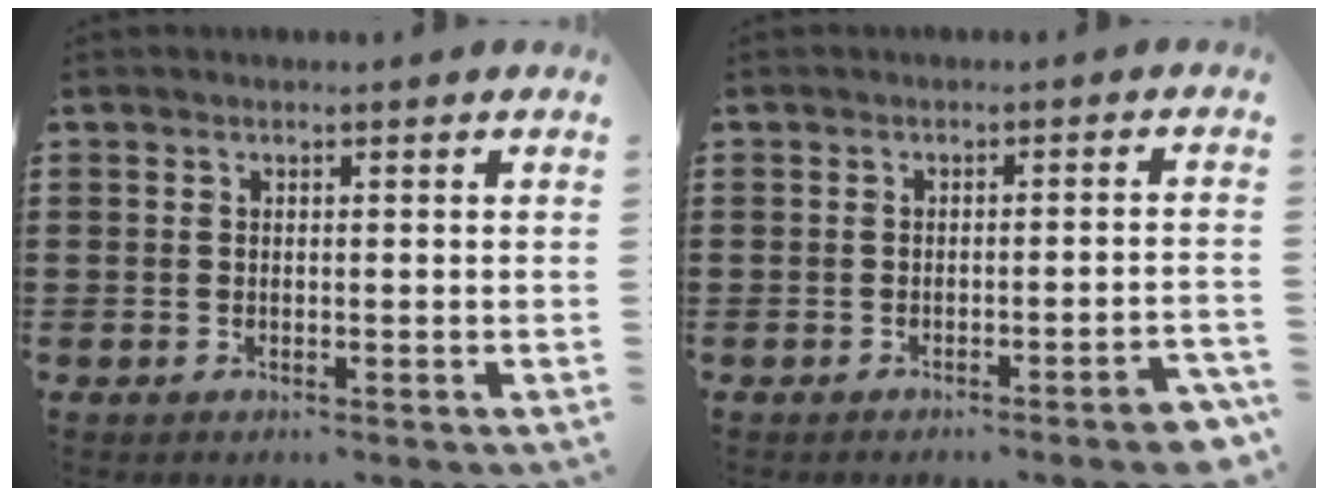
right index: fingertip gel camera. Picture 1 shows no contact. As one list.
[{"total": 3.0, "force": [-2.3, 0.0, 1.9], "torque": [-0.029, -0.007, -0.041]}]